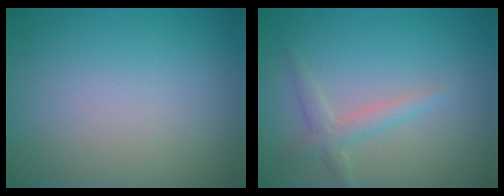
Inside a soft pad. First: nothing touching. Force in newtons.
{"total": 1.9, "press": 1.9, "slide": 0.1}